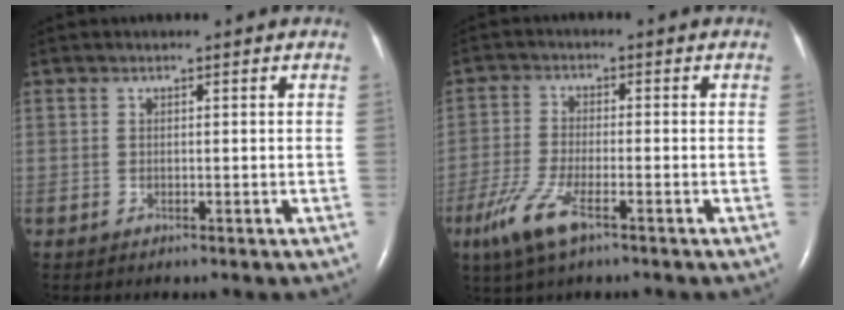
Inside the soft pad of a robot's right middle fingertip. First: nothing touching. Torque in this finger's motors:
{"motor_torque": [0.81, -0.59, 0.35, 0.06]}